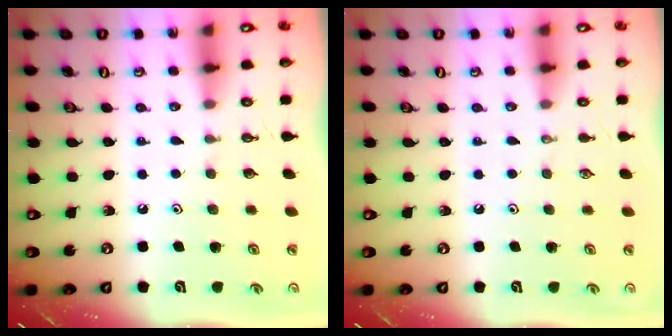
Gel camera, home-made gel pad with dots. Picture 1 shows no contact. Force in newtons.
{"total": 0.0}